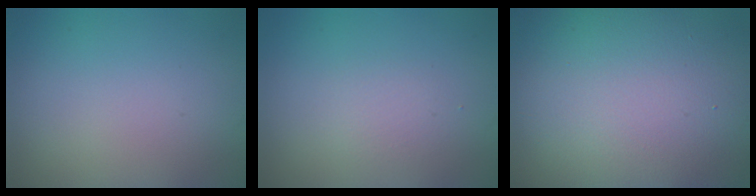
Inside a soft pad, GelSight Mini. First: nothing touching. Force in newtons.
{"total": 1.3, "press": 1.3, "slide": 0.0}
{"total": 20.0, "press": 20.0, "slide": 0.5}